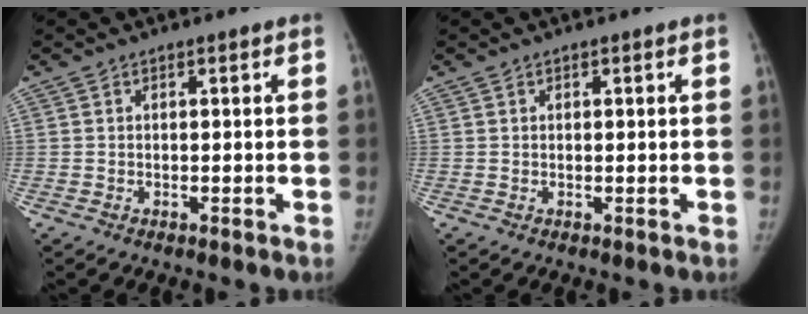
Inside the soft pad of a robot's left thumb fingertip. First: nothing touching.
{"total": 0.0}